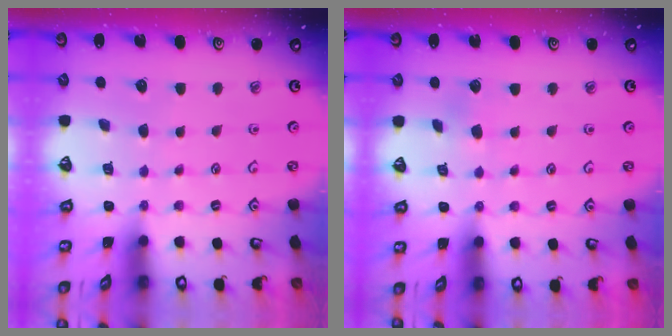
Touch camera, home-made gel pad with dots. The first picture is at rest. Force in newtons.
{"total": 2.1, "press": 2.0, "slide": 0.6}